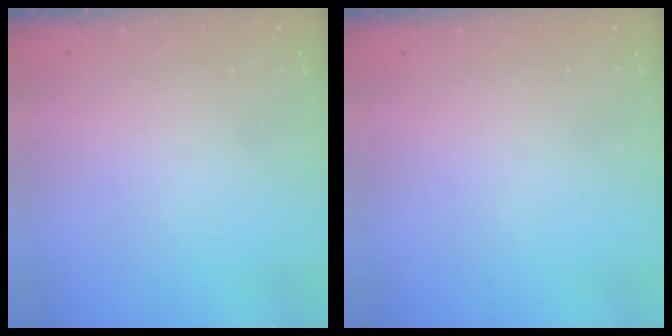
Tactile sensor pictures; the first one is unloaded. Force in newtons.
{"total": 0.0}